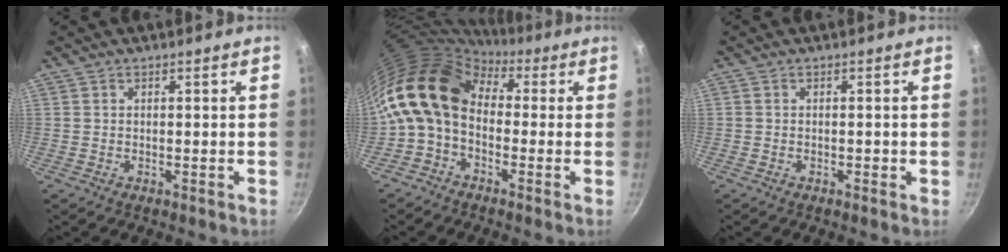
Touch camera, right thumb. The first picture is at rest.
{"total": 13.2, "force": [0.8, 9.3, 9.3], "torque": [-0.156, 0.028, -0.014]}
{"total": 0.6, "force": [-0.3, 0.3, 0.4], "torque": [-0.002, 0.003, -0.005]}